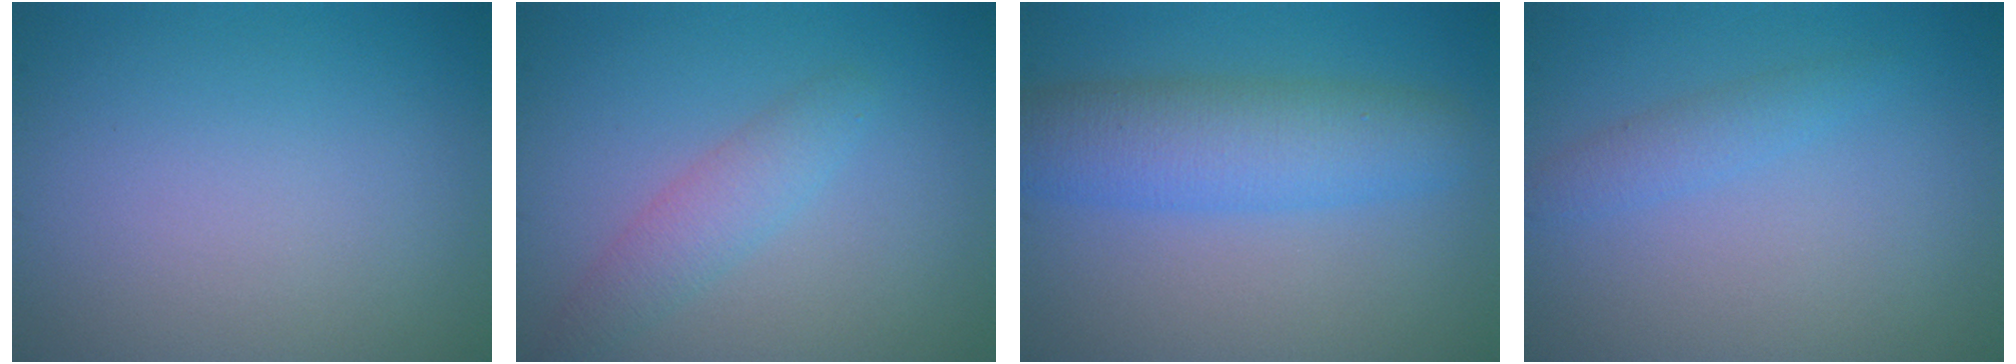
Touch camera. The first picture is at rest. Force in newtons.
{"total": 2.4, "press": 2.4, "slide": 0.1}
{"total": 5.7, "press": 5.7, "slide": 0.1}
{"total": 1.5, "press": 1.5, "slide": 0.1}